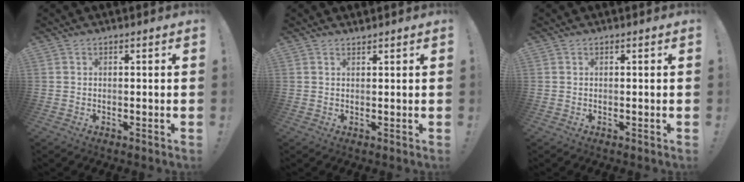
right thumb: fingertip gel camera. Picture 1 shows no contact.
{"total": 0.8, "force": [0.8, -0.1, 0.0], "torque": [0.002, -0.003, 0.015]}
{"total": 0.0}